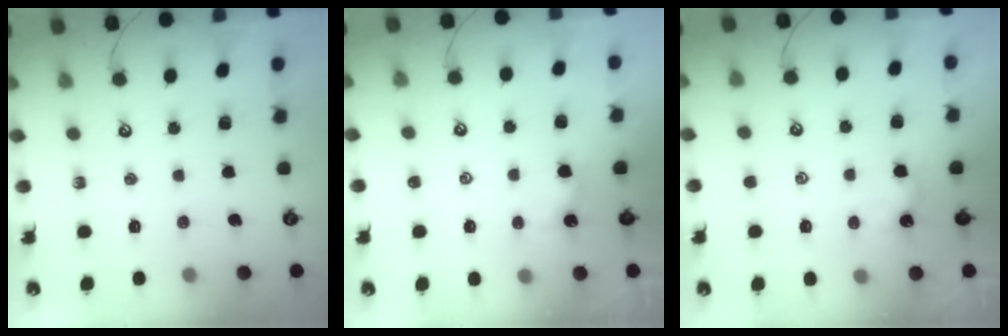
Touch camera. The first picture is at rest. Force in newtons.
{"total": 0.6, "press": 0.5, "slide": 0.3}
{"total": 0.7, "press": 0.7, "slide": 0.3}